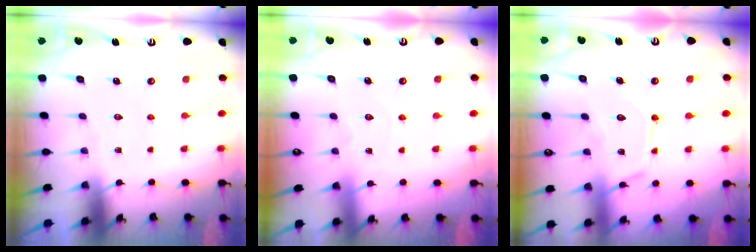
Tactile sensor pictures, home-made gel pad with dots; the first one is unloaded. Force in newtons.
{"total": 3.2, "press": 3.2, "slide": 0.5}
{"total": 12.4, "press": 12.4, "slide": 1.1}